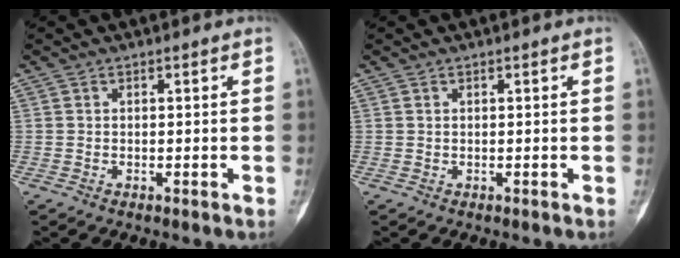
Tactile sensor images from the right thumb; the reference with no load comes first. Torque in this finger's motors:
{"motor_torque": [0.01, 0.01, 0.01, -0.01, 0.00]}